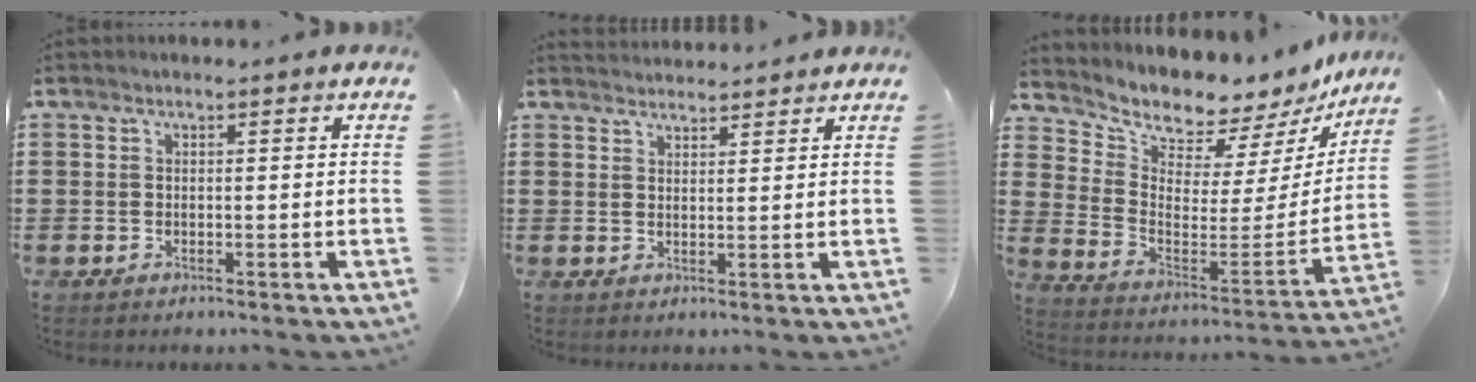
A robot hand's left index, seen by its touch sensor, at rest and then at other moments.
{"total": 2.2, "force": [2.2, 0.1, -0.3], "torque": [0.000, -0.004, 0.043]}
{"total": 6.3, "force": [6.2, 1.1, -0.2], "torque": [-0.034, -0.071, 0.101]}